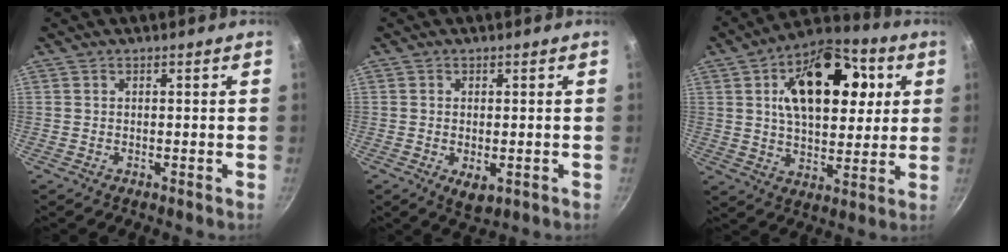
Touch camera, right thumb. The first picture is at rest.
{"total": 3.7, "force": [-1.0, 1.9, 3.1], "torque": [-0.052, -0.008, -0.011]}
{"total": 21.0, "force": [5.8, 11.7, 16.4], "torque": [-0.210, 0.004, 0.084]}